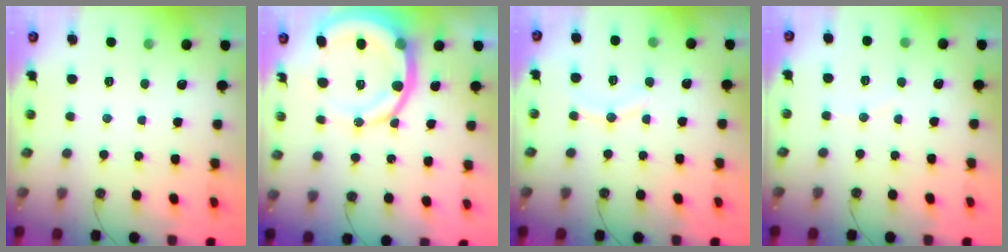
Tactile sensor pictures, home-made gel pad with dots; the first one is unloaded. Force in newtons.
{"total": 16.6, "press": 16.3, "slide": 3.1}
{"total": 9.3, "press": 9.1, "slide": 2.2}
{"total": 2.4, "press": 2.3, "slide": 0.7}